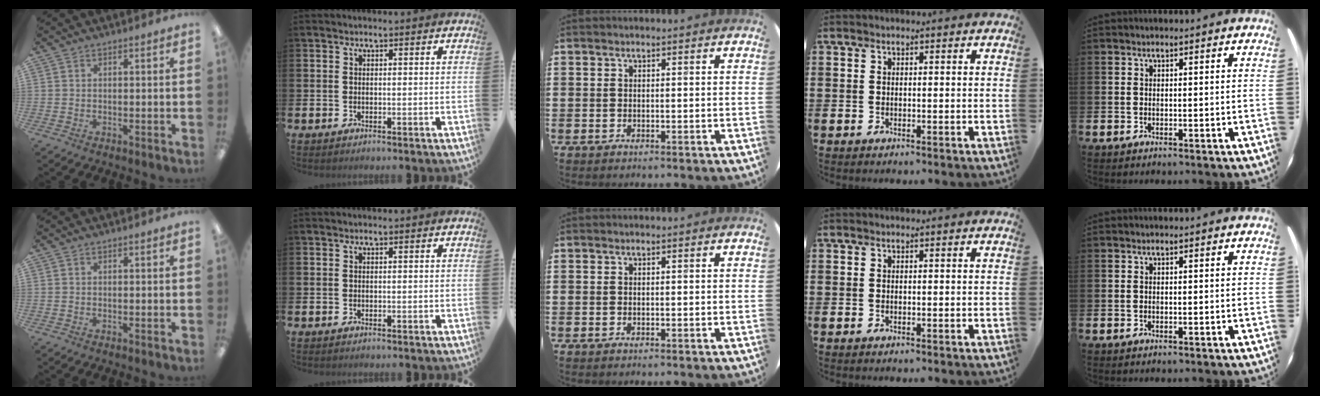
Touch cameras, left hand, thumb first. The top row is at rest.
{}